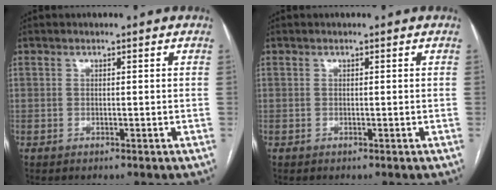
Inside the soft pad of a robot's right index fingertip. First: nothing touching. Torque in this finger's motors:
{"motor_torque": [0.00, 0.00, 0.00, 0.00]}